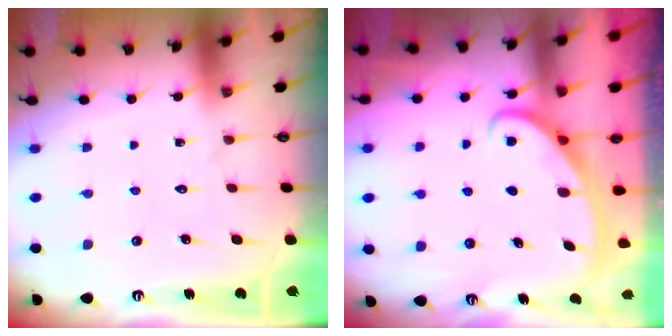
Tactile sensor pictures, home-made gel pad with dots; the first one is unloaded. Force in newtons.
{"total": 2.9, "press": 2.9, "slide": 0.4}